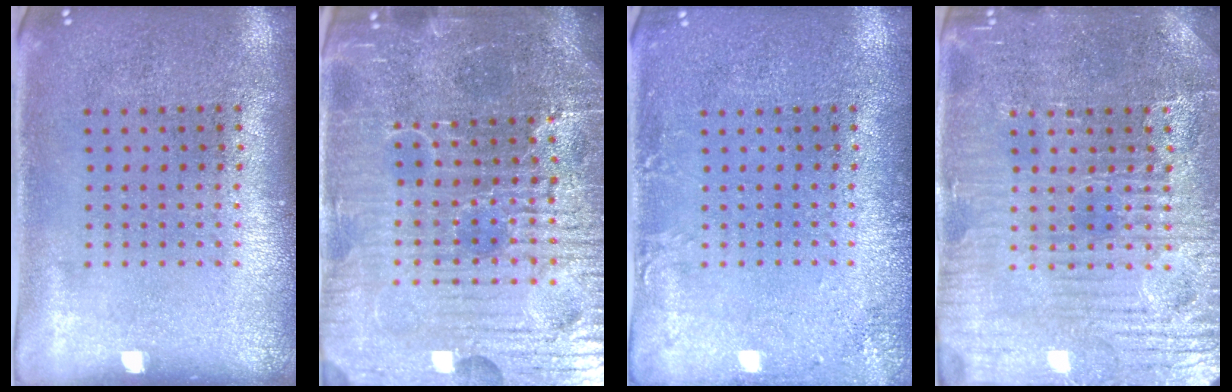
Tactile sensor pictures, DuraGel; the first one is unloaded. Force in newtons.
{"total": 6.6, "press": 6.0, "slide": 2.8}
{"total": 1.7, "press": 1.7, "slide": 0.3}
{"total": 4.6, "press": 4.4, "slide": 1.2}